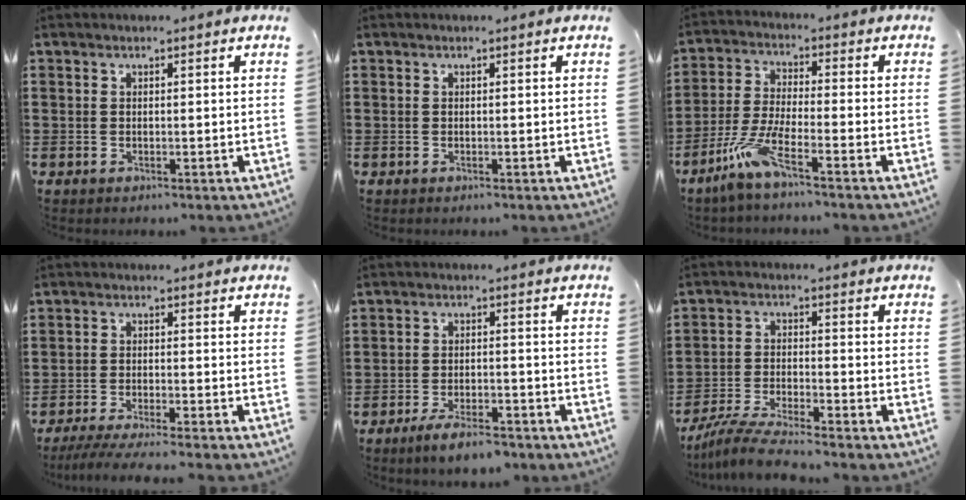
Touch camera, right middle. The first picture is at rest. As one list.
[{"total": 0.0}, {"total": 7.1, "force": [-4.8, 0.7, 5.1], "torque": [-0.123, -0.016, -0.095]}, {"total": 4.1, "force": [-3.7, -0.3, 1.6], "torque": [-0.040, -0.016, -0.074]}, {"total": 4.8, "force": [-4.1, 0.8, 2.3], "torque": [-0.043, 0.000, -0.079]}, {"total": 6.2, "force": [-5.8, 0.1, 2.2], "torque": [-0.054, -0.012, -0.113]}]